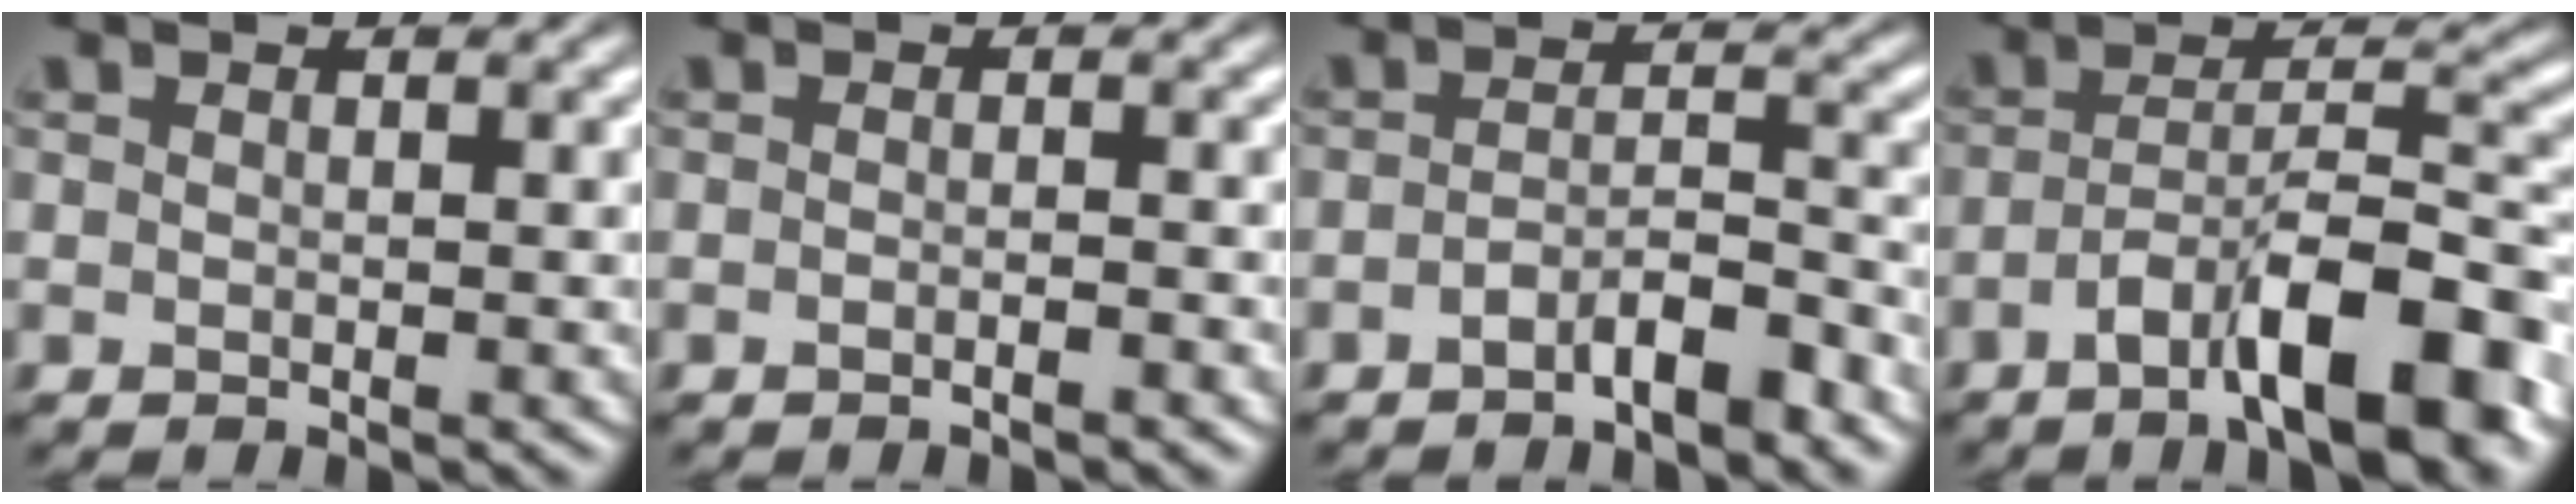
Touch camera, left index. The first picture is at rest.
{"total": 0.8, "force": [-0.6, 0.1, 0.5], "torque": [-0.009, 0.000, -0.012]}
{"total": 3.4, "force": [-2.4, 0.9, 2.2], "torque": [-0.039, 0.010, -0.045]}
{"total": 9.4, "force": [-5.1, 2.5, 7.4], "torque": [-0.117, 0.016, -0.086]}